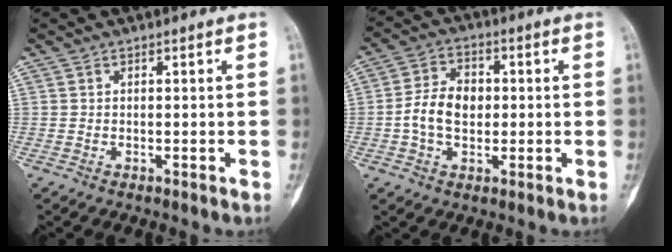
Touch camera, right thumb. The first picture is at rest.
{"total": 8.2, "force": [-0.5, 5.7, 5.8], "torque": [-0.097, 0.017, -0.015]}